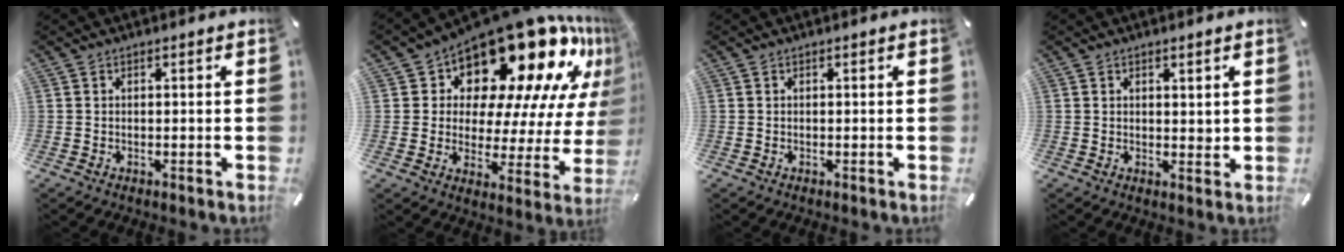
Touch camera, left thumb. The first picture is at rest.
{"total": 22.2, "force": [16.6, 9.7, 11.2], "torque": [-0.152, -0.142, 0.278]}
{"total": 0.0}
{"total": 1.8, "force": [1.0, 1.1, 0.9], "torque": [-0.003, -0.004, 0.015]}